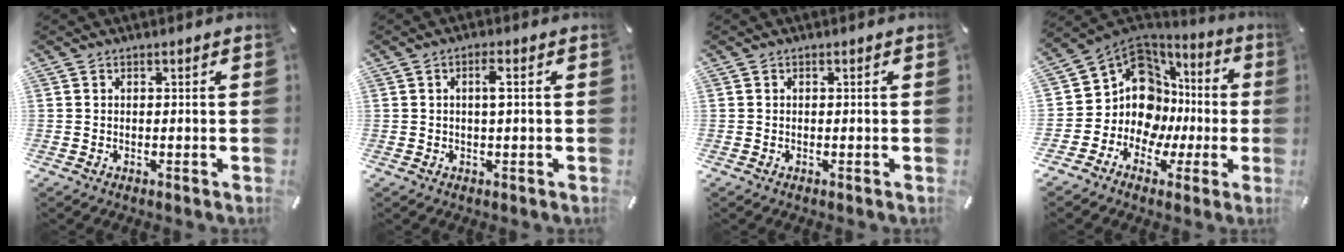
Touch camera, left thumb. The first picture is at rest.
{"total": 3.0, "force": [0.4, 0.6, 2.9], "torque": [-0.057, 0.003, 0.004]}
{"total": 0.0}
{"total": 13.9, "force": [1.9, 12.4, 6.0], "torque": [-0.147, -0.050, 0.046]}